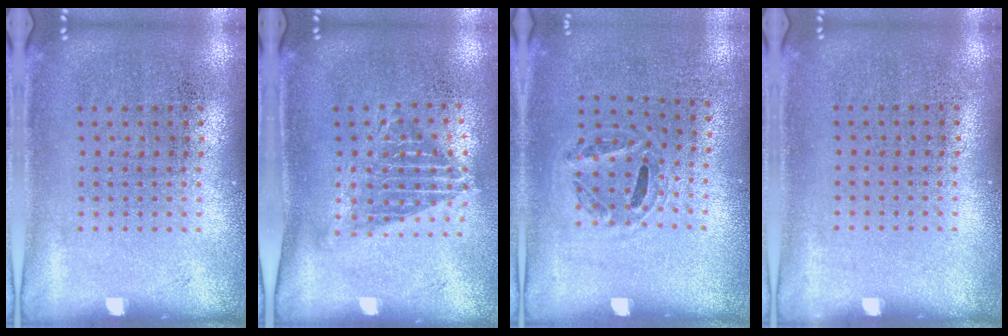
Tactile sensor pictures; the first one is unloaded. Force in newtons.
{"total": 1.3, "press": 1.0, "slide": 0.9}
{"total": 1.1, "press": 0.7, "slide": 0.9}
{"total": 0.0}